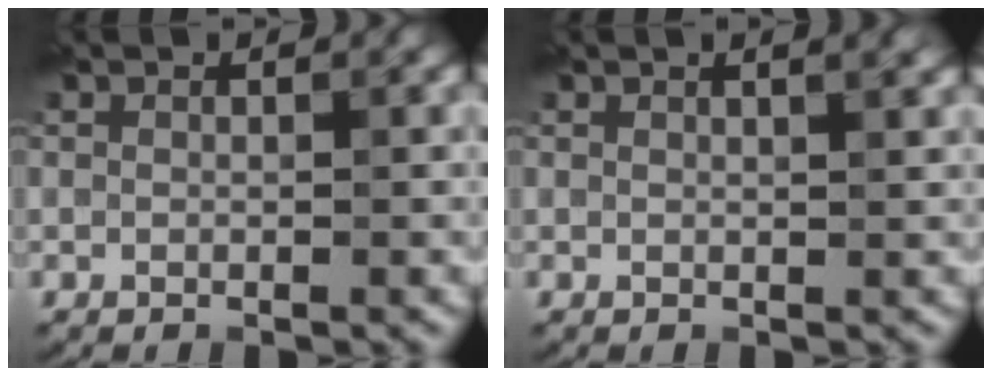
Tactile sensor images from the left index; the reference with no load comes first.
{"total": 2.2, "force": [1.3, 0.8, 1.7], "torque": [-0.011, 0.003, 0.007]}